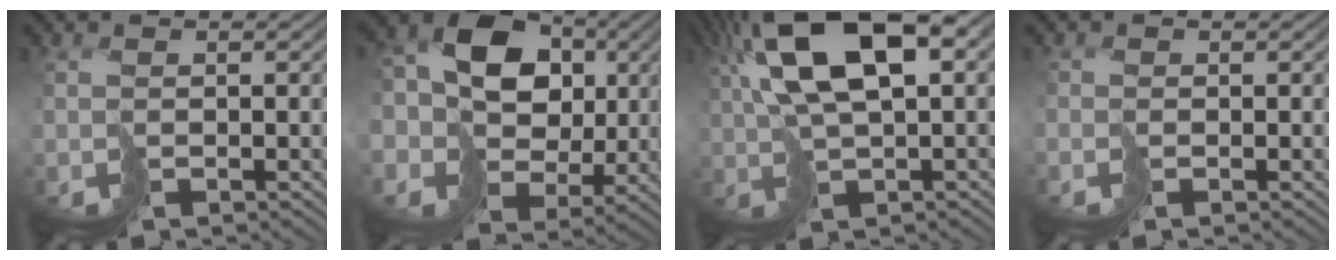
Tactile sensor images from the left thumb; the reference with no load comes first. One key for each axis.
{"total": 13.4, "fx": 2.0, "fy": 11.5, "fz": 6.5, "tx": -0.174, "ty": 0.006, "tz": 0.031}
{"total": 13.7, "fx": 4.8, "fy": 5.4, "fz": 11.7, "tx": -0.233, "ty": 0.010, "tz": 0.089}
{"total": 0.6, "fx": -0.5, "fy": 0.4, "fz": 0.0, "tx": -0.003, "ty": -0.002, "tz": -0.013}